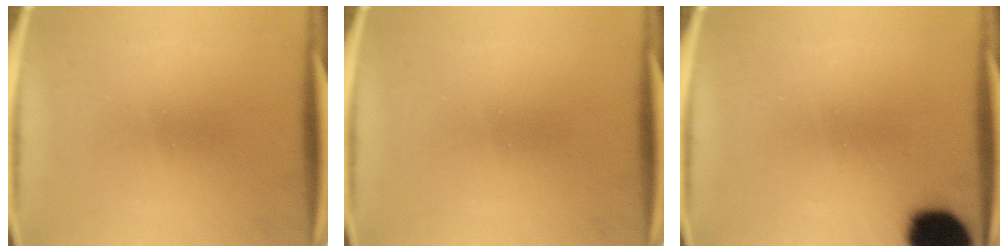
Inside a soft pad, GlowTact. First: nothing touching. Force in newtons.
{"total": 0.0}
{"total": 15.9}